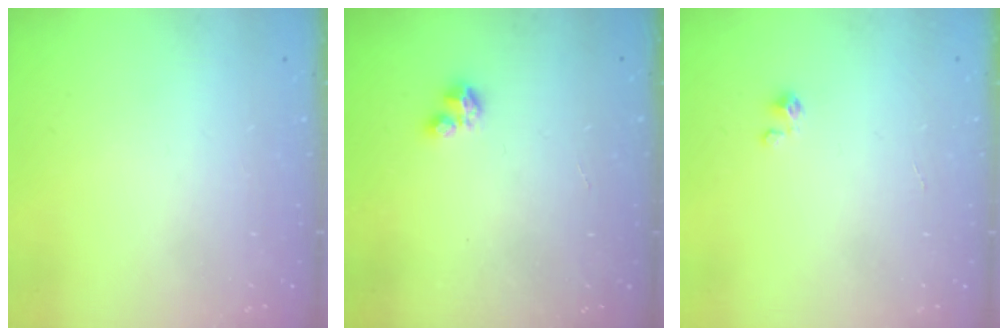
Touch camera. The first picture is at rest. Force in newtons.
{"total": 1.8, "press": 1.7, "slide": 0.3}
{"total": 0.9, "press": 0.9, "slide": 0.1}